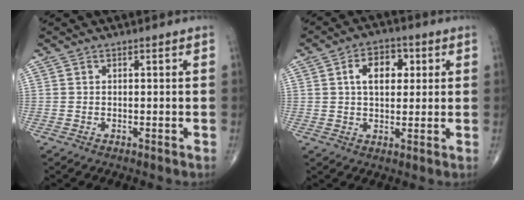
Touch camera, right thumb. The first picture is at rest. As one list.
[{"total": 7.9, "force": [2.0, 5.0, 5.8], "torque": [-0.067, 0.005, 0.026]}]